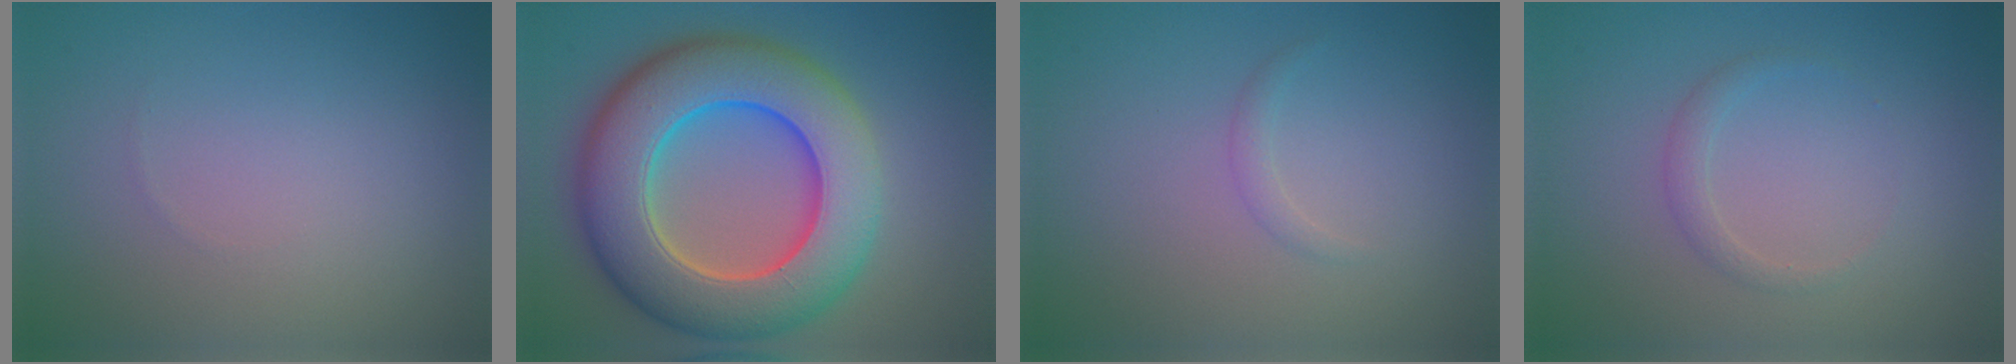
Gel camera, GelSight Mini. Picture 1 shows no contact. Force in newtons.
{"total": 12.4, "press": 12.4, "slide": 0.2}
{"total": 0.8, "press": 0.8, "slide": 0.0}
{"total": 1.2, "press": 1.2, "slide": 0.1}